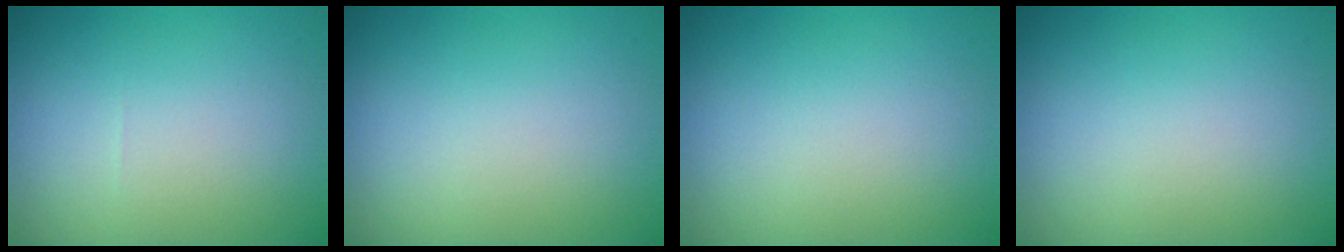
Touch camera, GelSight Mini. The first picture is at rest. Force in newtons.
{"total": 0.0}
{"total": 0.0}
{"total": 0.0}